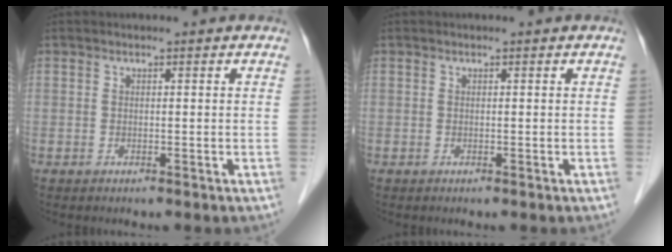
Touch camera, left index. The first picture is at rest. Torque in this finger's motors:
{"motor_torque": [0.00, 0.00, 0.00, 0.00]}